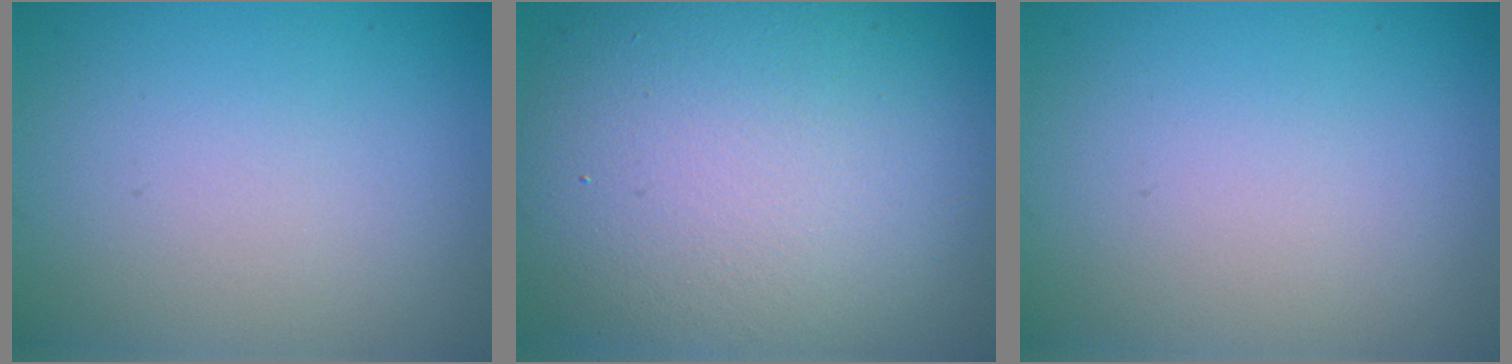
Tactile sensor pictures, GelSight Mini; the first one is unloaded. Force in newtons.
{"total": 12.7, "press": 12.6, "slide": 0.6}
{"total": 0.0}